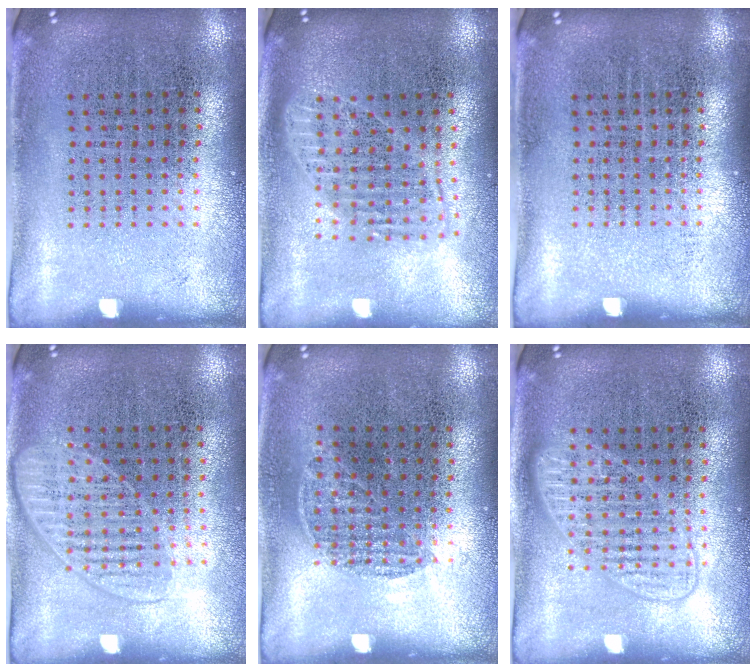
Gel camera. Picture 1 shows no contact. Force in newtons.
{"total": 1.8, "press": 1.5, "slide": 0.9}
{"total": 0.0}
{"total": 1.4, "press": 1.3, "slide": 0.7}
{"total": 0.5, "press": 0.4, "slide": 0.4}
{"total": 1.4, "press": 1.4, "slide": 0.3}